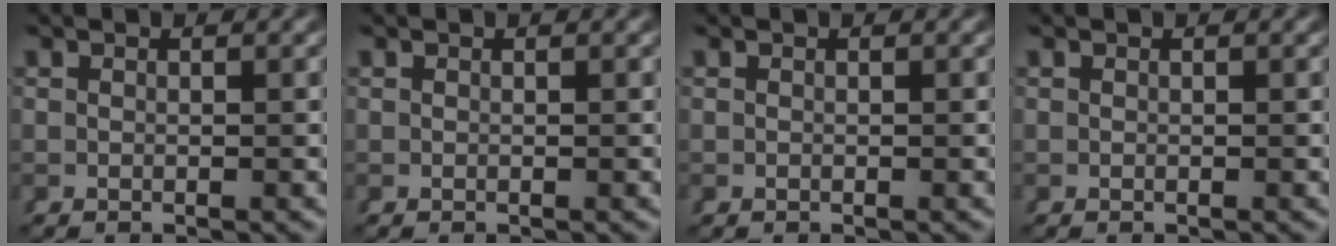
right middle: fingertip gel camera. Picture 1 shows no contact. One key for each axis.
{"total": 0.0}
{"total": 0.0}
{"total": 0.0}